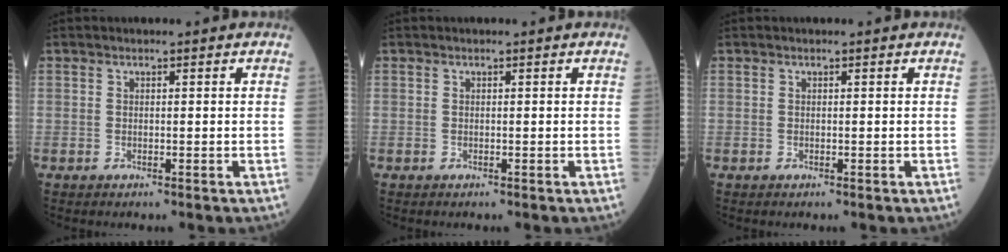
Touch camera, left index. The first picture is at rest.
{"total": 0.0}
{"total": 0.0}